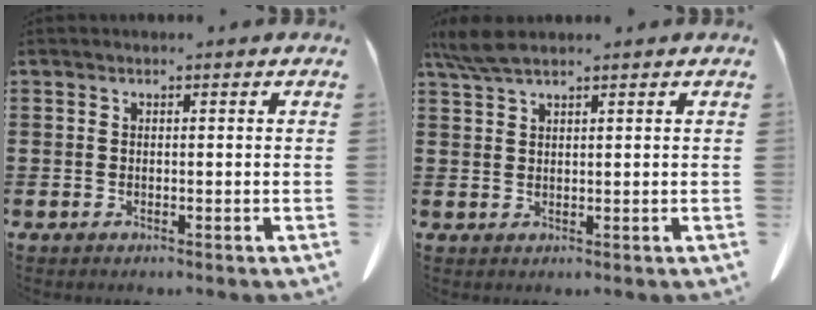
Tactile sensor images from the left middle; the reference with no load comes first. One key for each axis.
{"total": 3.8, "fx": 2.7, "fy": 0.6, "fz": 2.6, "tx": -0.065, "ty": -0.002, "tz": 0.049}